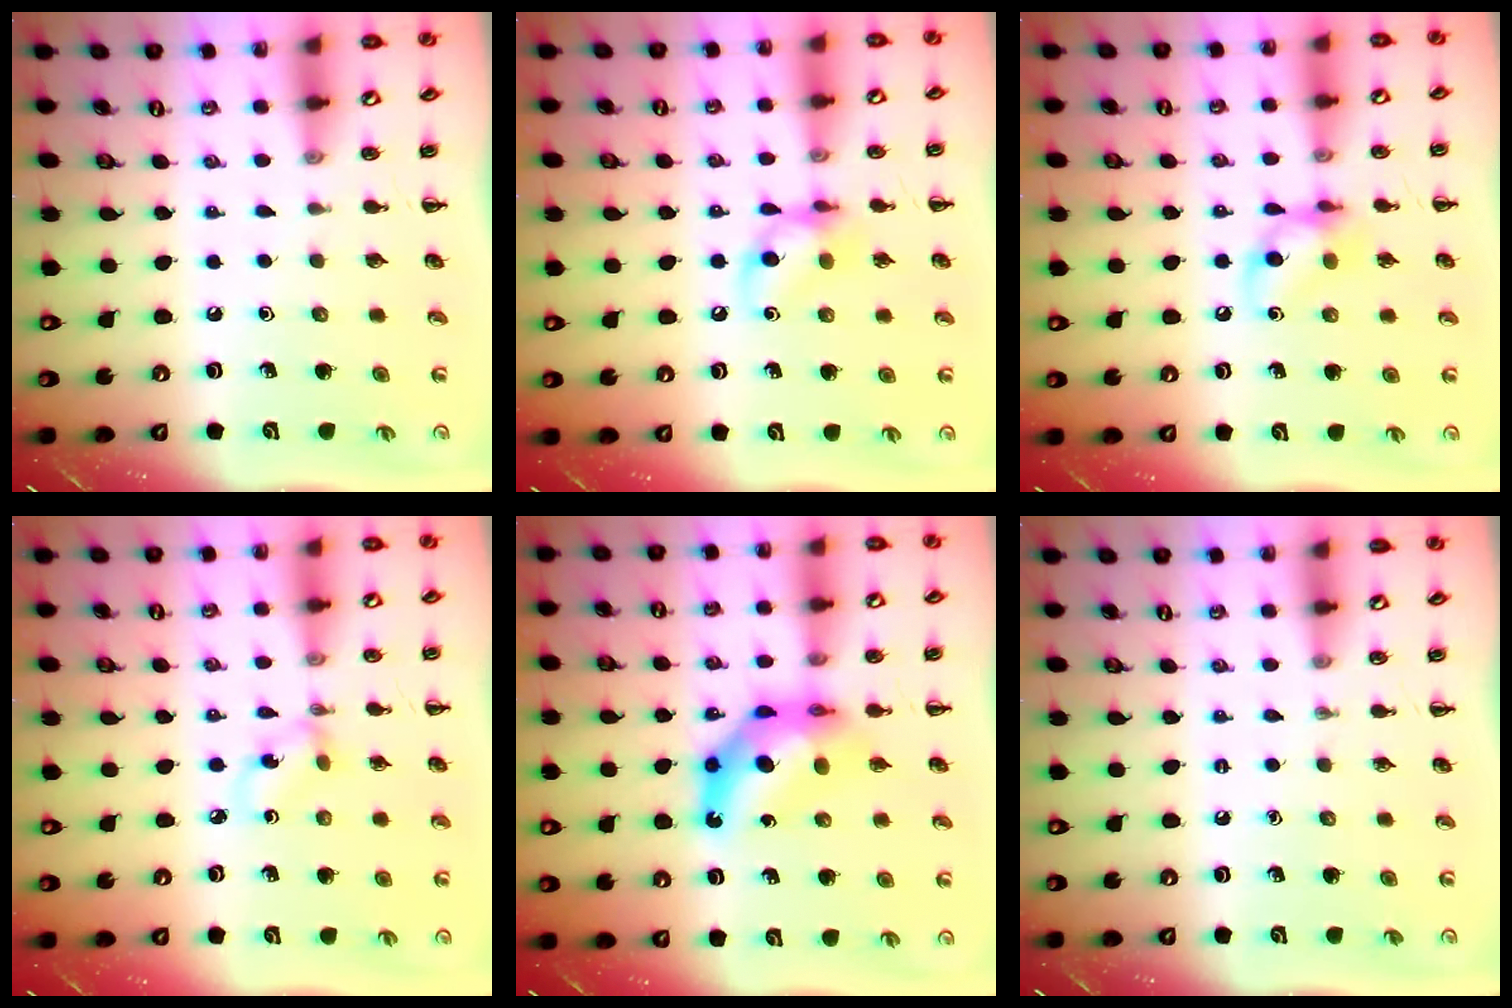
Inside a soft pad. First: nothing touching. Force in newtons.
{"total": 10.4, "press": 10.3, "slide": 1.7}
{"total": 10.4, "press": 10.3, "slide": 1.7}
{"total": 2.4, "press": 2.4, "slide": 0.6}
{"total": 9.1, "press": 8.6, "slide": 2.9}
{"total": 0.0}